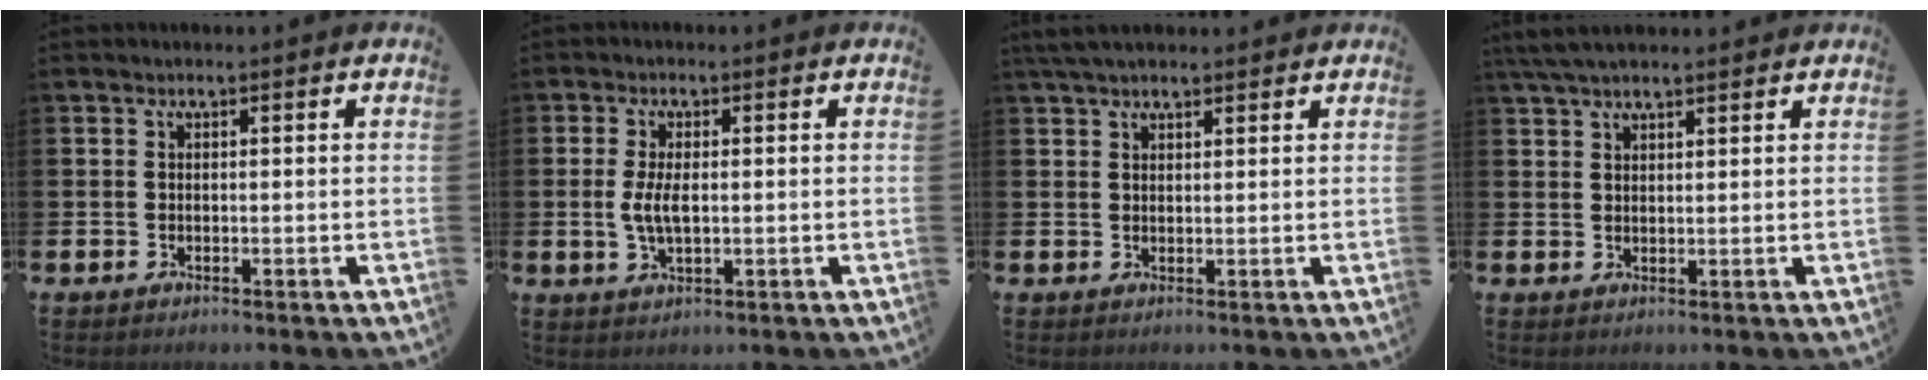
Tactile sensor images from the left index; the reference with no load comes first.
{"total": 4.0, "force": [0.2, 1.8, 3.6], "torque": [-0.069, 0.001, -0.003]}
{"total": 3.2, "force": [2.8, 0.9, 1.3], "torque": [-0.025, -0.004, 0.051]}
{"total": 3.9, "force": [3.4, 0.9, 1.7], "torque": [-0.033, -0.006, 0.061]}